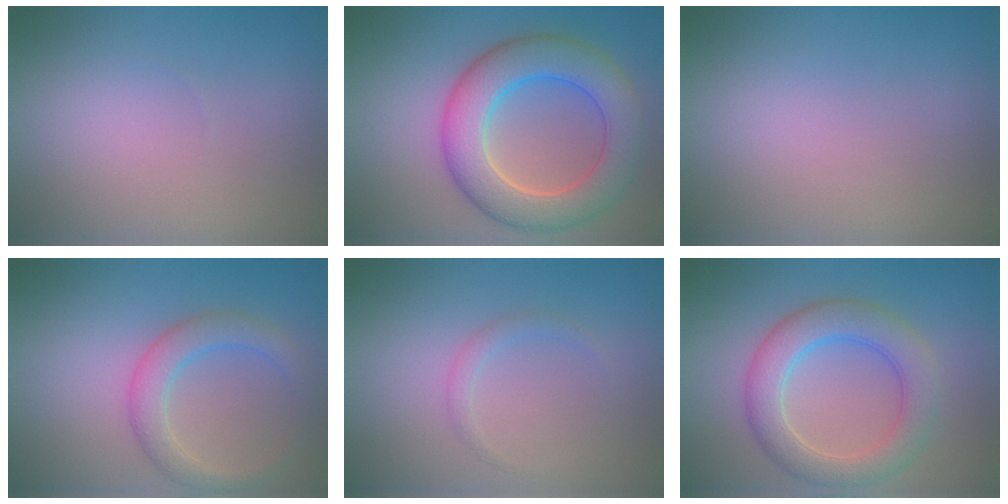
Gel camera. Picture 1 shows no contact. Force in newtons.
{"total": 8.2, "press": 8.2, "slide": 0.3}
{"total": 0.0}
{"total": 3.4, "press": 3.4, "slide": 0.1}
{"total": 1.0, "press": 1.0, "slide": 0.0}
{"total": 5.3, "press": 5.3, "slide": 0.2}